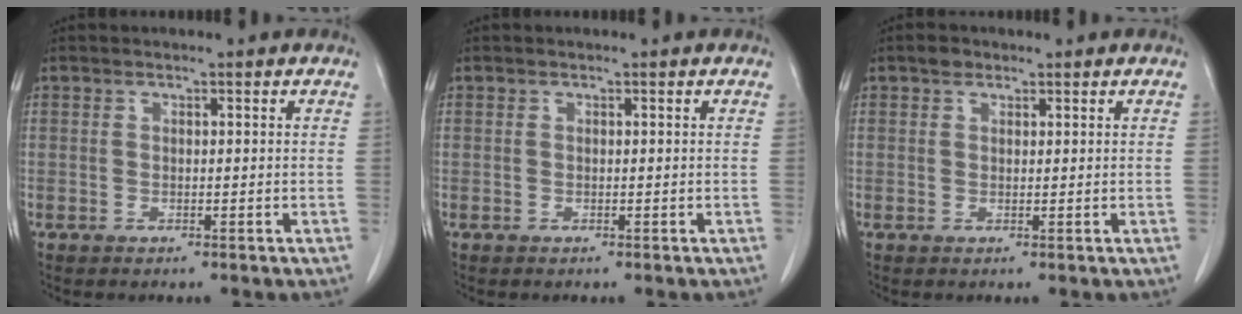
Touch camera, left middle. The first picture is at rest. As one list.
[{"total": 0.0}, {"total": 1.4, "force": [1.0, 0.8, 0.4], "torque": [-0.009, 0.003, 0.015]}]